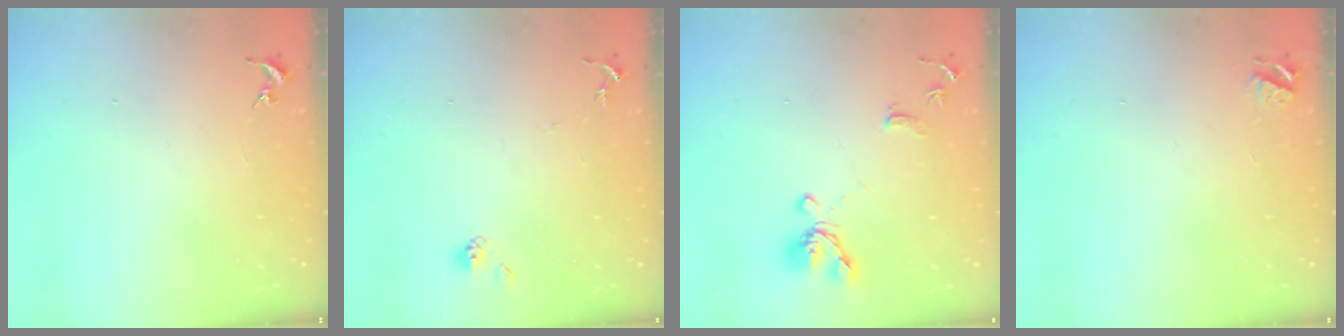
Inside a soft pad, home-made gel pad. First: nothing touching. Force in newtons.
{"total": 5.9, "press": 5.9, "slide": 0.5}
{"total": 12.7, "press": 12.6, "slide": 1.5}
{"total": 3.9, "press": 3.9, "slide": 0.4}